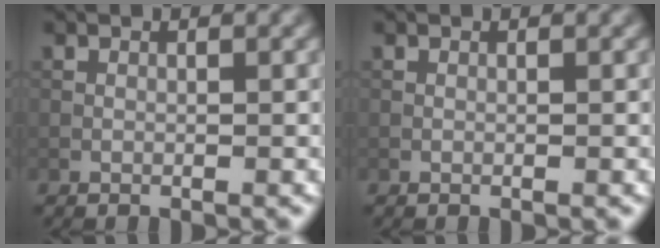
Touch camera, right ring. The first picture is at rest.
{"total": 0.0}